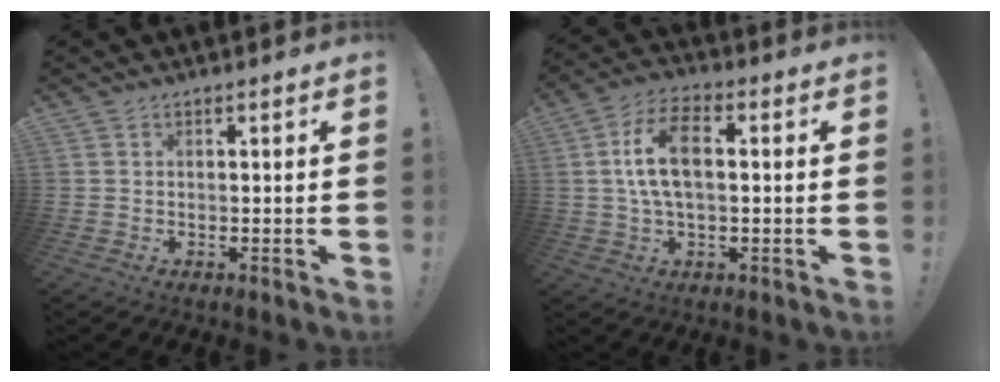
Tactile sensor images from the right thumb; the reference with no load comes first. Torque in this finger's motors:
{"motor_torque": [0.02, 0.86, 0.32, 0.55, 0.31]}